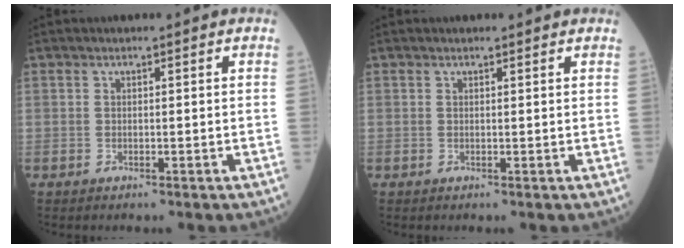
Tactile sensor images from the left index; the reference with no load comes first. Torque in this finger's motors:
{"motor_torque": [-0.14, -0.02, -0.55, -0.21]}